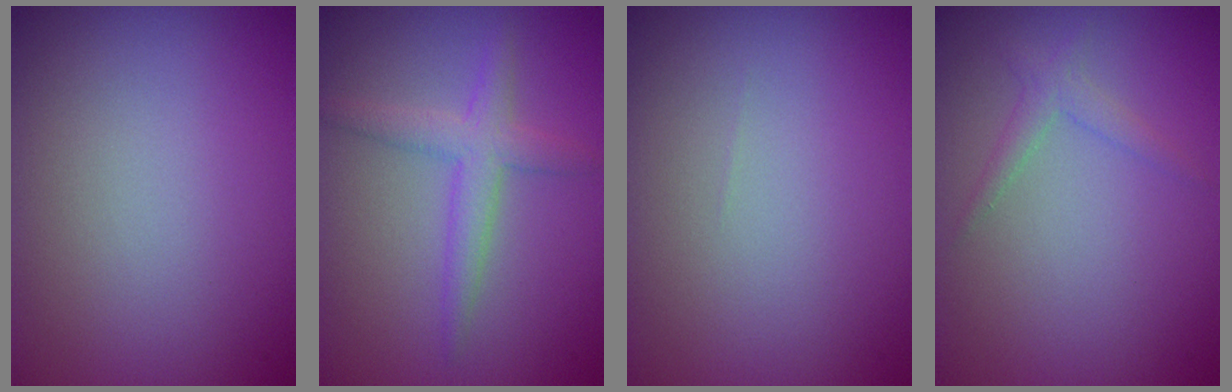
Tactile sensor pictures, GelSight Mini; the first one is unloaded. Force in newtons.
{"total": 2.7, "press": 2.7, "slide": 0.1}
{"total": 0.0}
{"total": 1.3, "press": 1.3, "slide": 0.1}